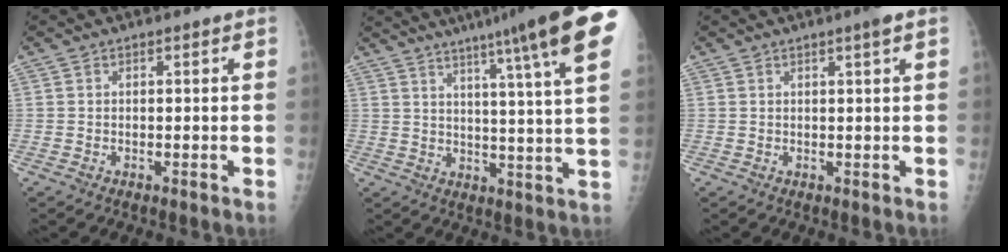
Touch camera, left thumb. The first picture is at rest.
{"total": 19.9, "force": [12.2, 0.6, 15.7], "torque": [-0.210, -0.041, 0.148]}
{"total": 2.0, "force": [1.1, -0.2, 1.7], "torque": [-0.029, -0.004, 0.017]}